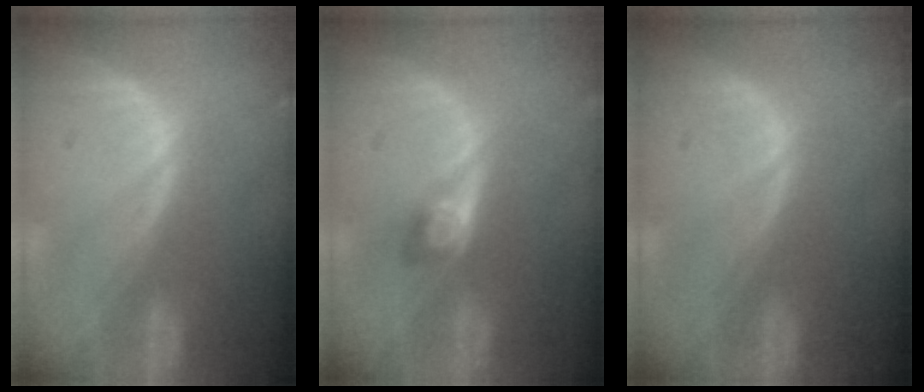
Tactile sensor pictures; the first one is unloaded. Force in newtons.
{"total": 2.4, "press": 2.4, "slide": 0.4}
{"total": 0.0}